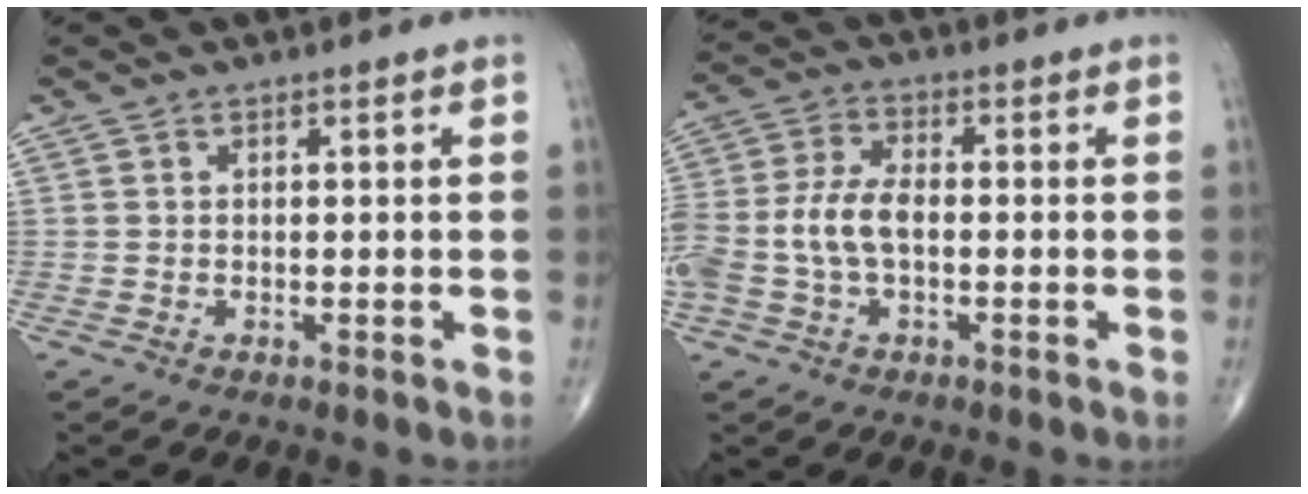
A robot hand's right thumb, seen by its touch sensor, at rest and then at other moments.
{"total": 10.9, "force": [-1.5, 6.3, 8.8], "torque": [-0.206, 0.025, -0.029]}